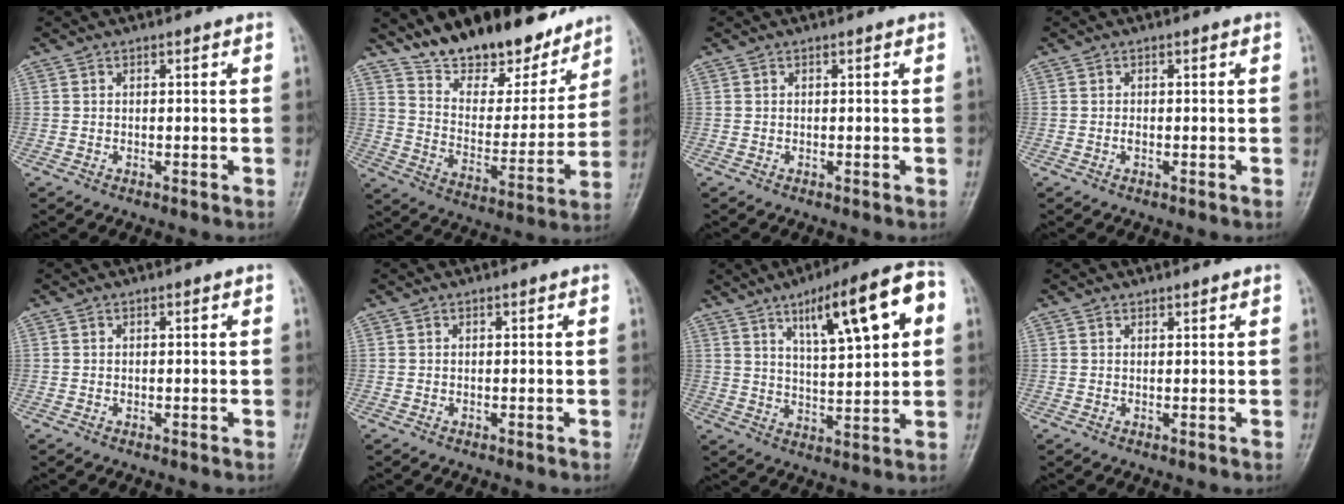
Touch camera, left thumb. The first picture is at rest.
{"total": 21.1, "force": [16.9, 8.6, 9.2], "torque": [-0.100, -0.094, 0.272]}
{"total": 0.0}
{"total": 0.8, "force": [0.0, 0.5, 0.7], "torque": [-0.007, 0.001, -0.002]}
{"total": 0.6, "force": [0.2, 0.4, 0.4], "torque": [-0.001, 0.001, 0.002]}
{"total": 0.0}
{"total": 16.1, "force": [6.4, 4.4, 14.1], "torque": [-0.193, -0.008, 0.097]}
{"total": 0.9, "force": [0.8, 0.3, 0.3], "torque": [-0.004, -0.005, 0.011]}